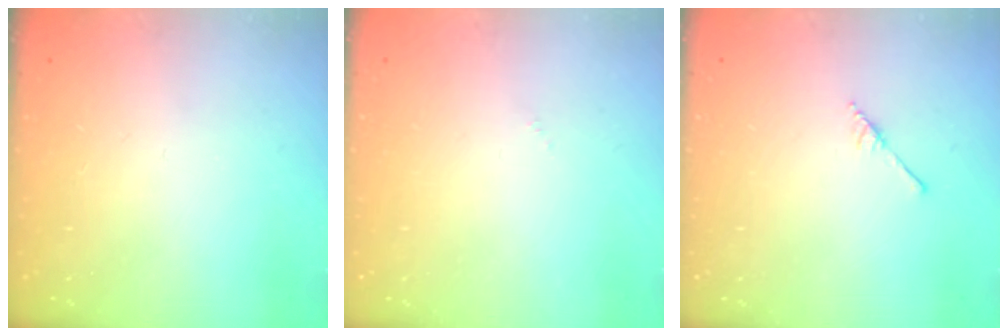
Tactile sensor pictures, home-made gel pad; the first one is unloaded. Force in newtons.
{"total": 0.0}
{"total": 2.5, "press": 2.4, "slide": 0.3}